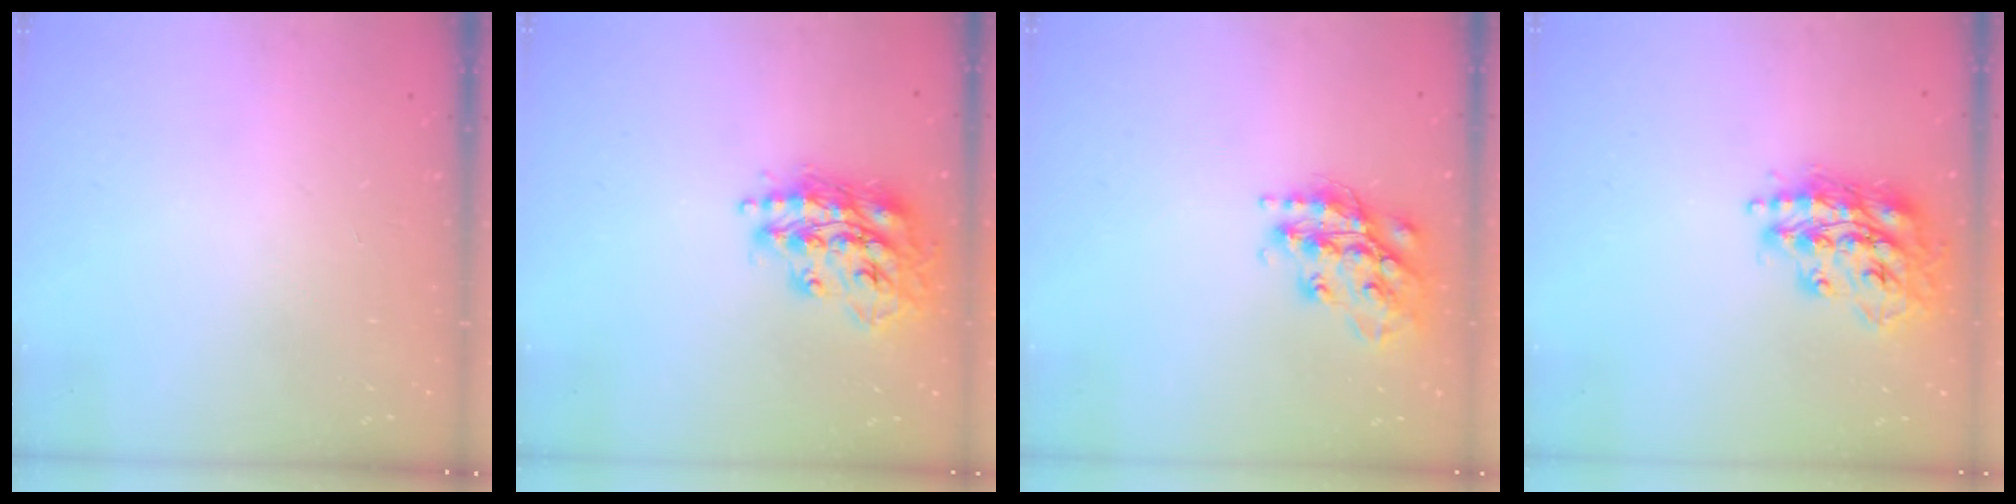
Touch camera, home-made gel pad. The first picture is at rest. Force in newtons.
{"total": 17.5, "press": 17.5, "slide": 1.2}
{"total": 17.4, "press": 17.4, "slide": 1.4}
{"total": 17.5, "press": 17.5, "slide": 1.2}